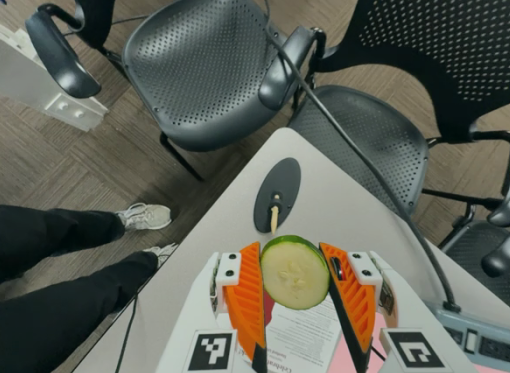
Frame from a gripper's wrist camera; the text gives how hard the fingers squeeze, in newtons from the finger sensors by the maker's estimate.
{"total": 11.1, "left": 10.8, "right": 11.5}